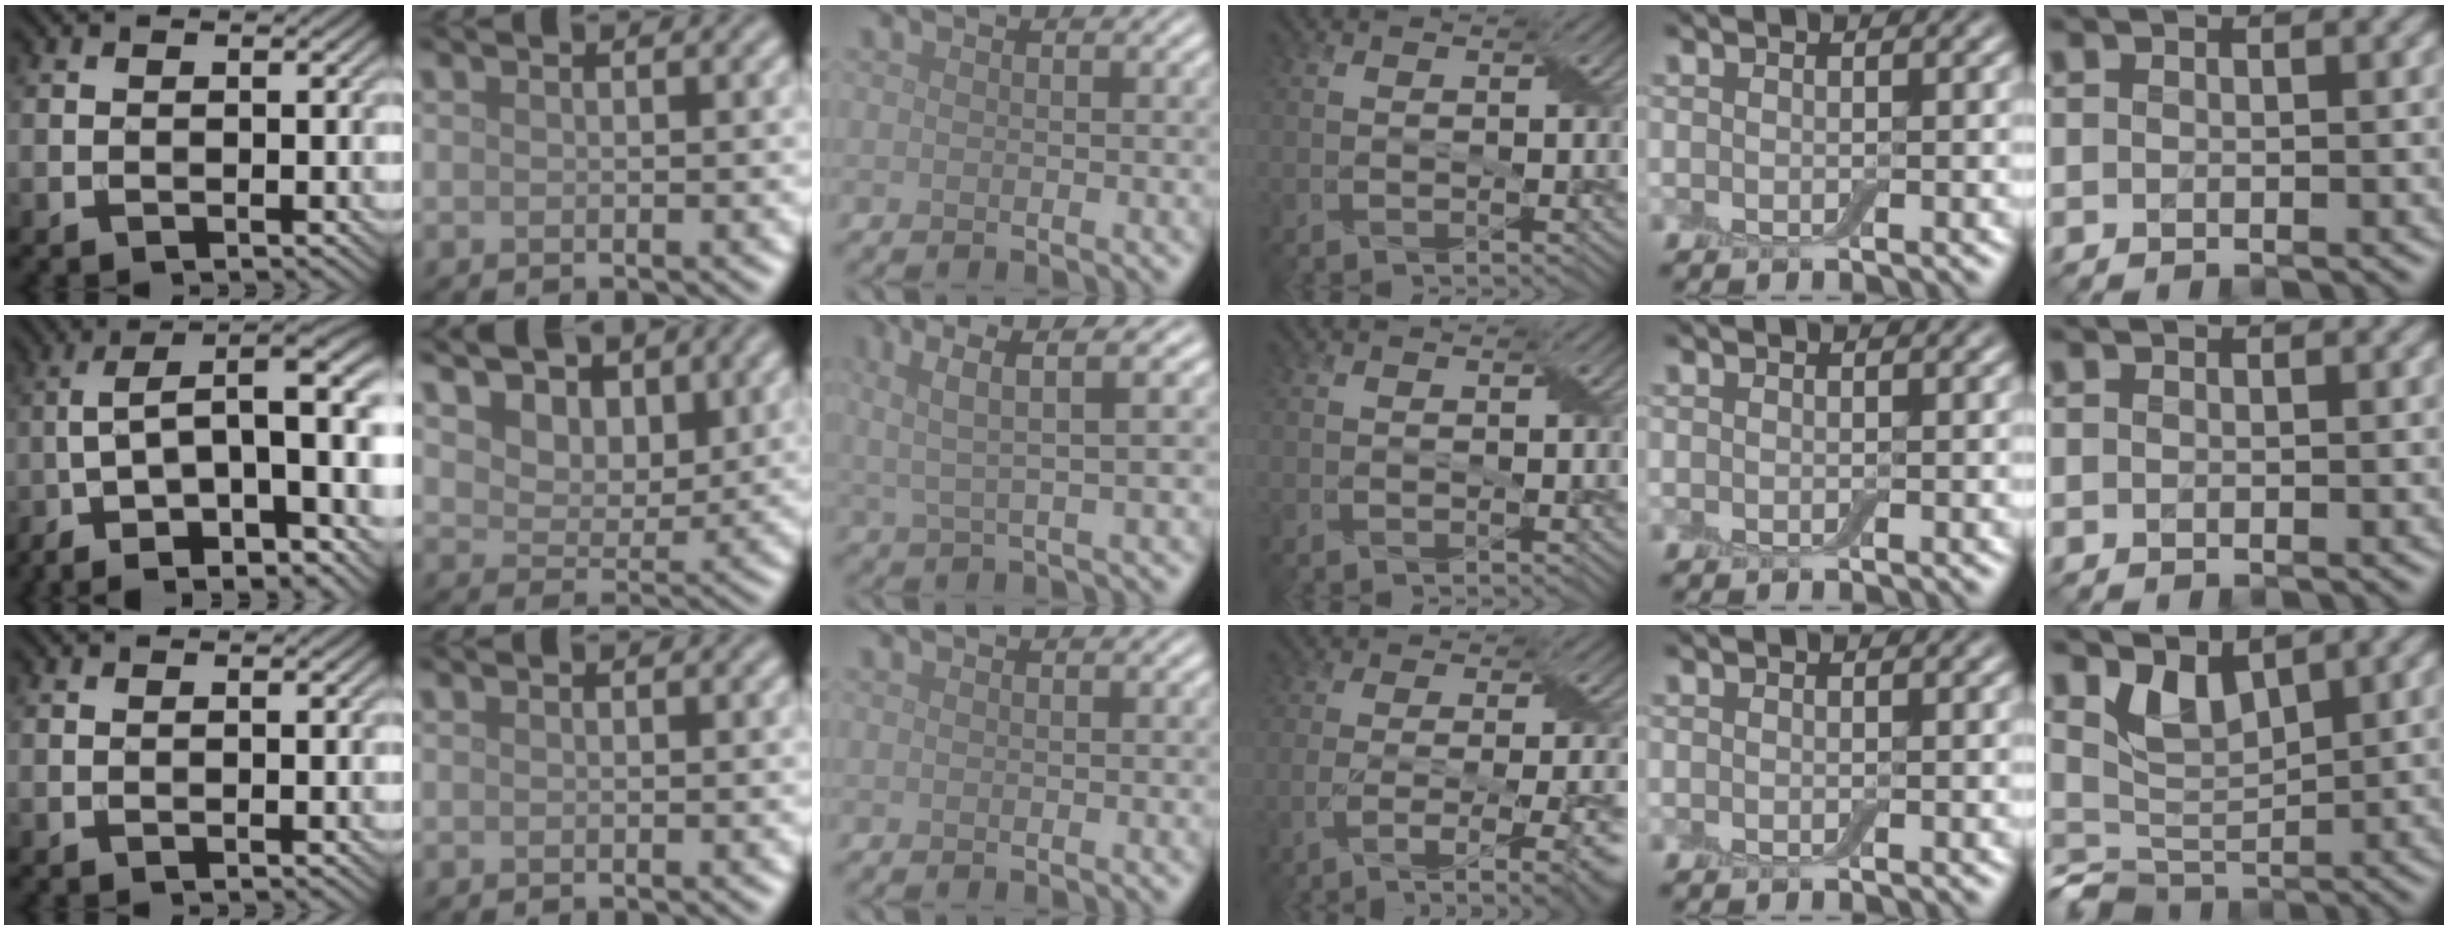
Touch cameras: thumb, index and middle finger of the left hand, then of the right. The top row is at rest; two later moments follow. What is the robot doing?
{"motion": "peel", "object": "bubble wrap"}